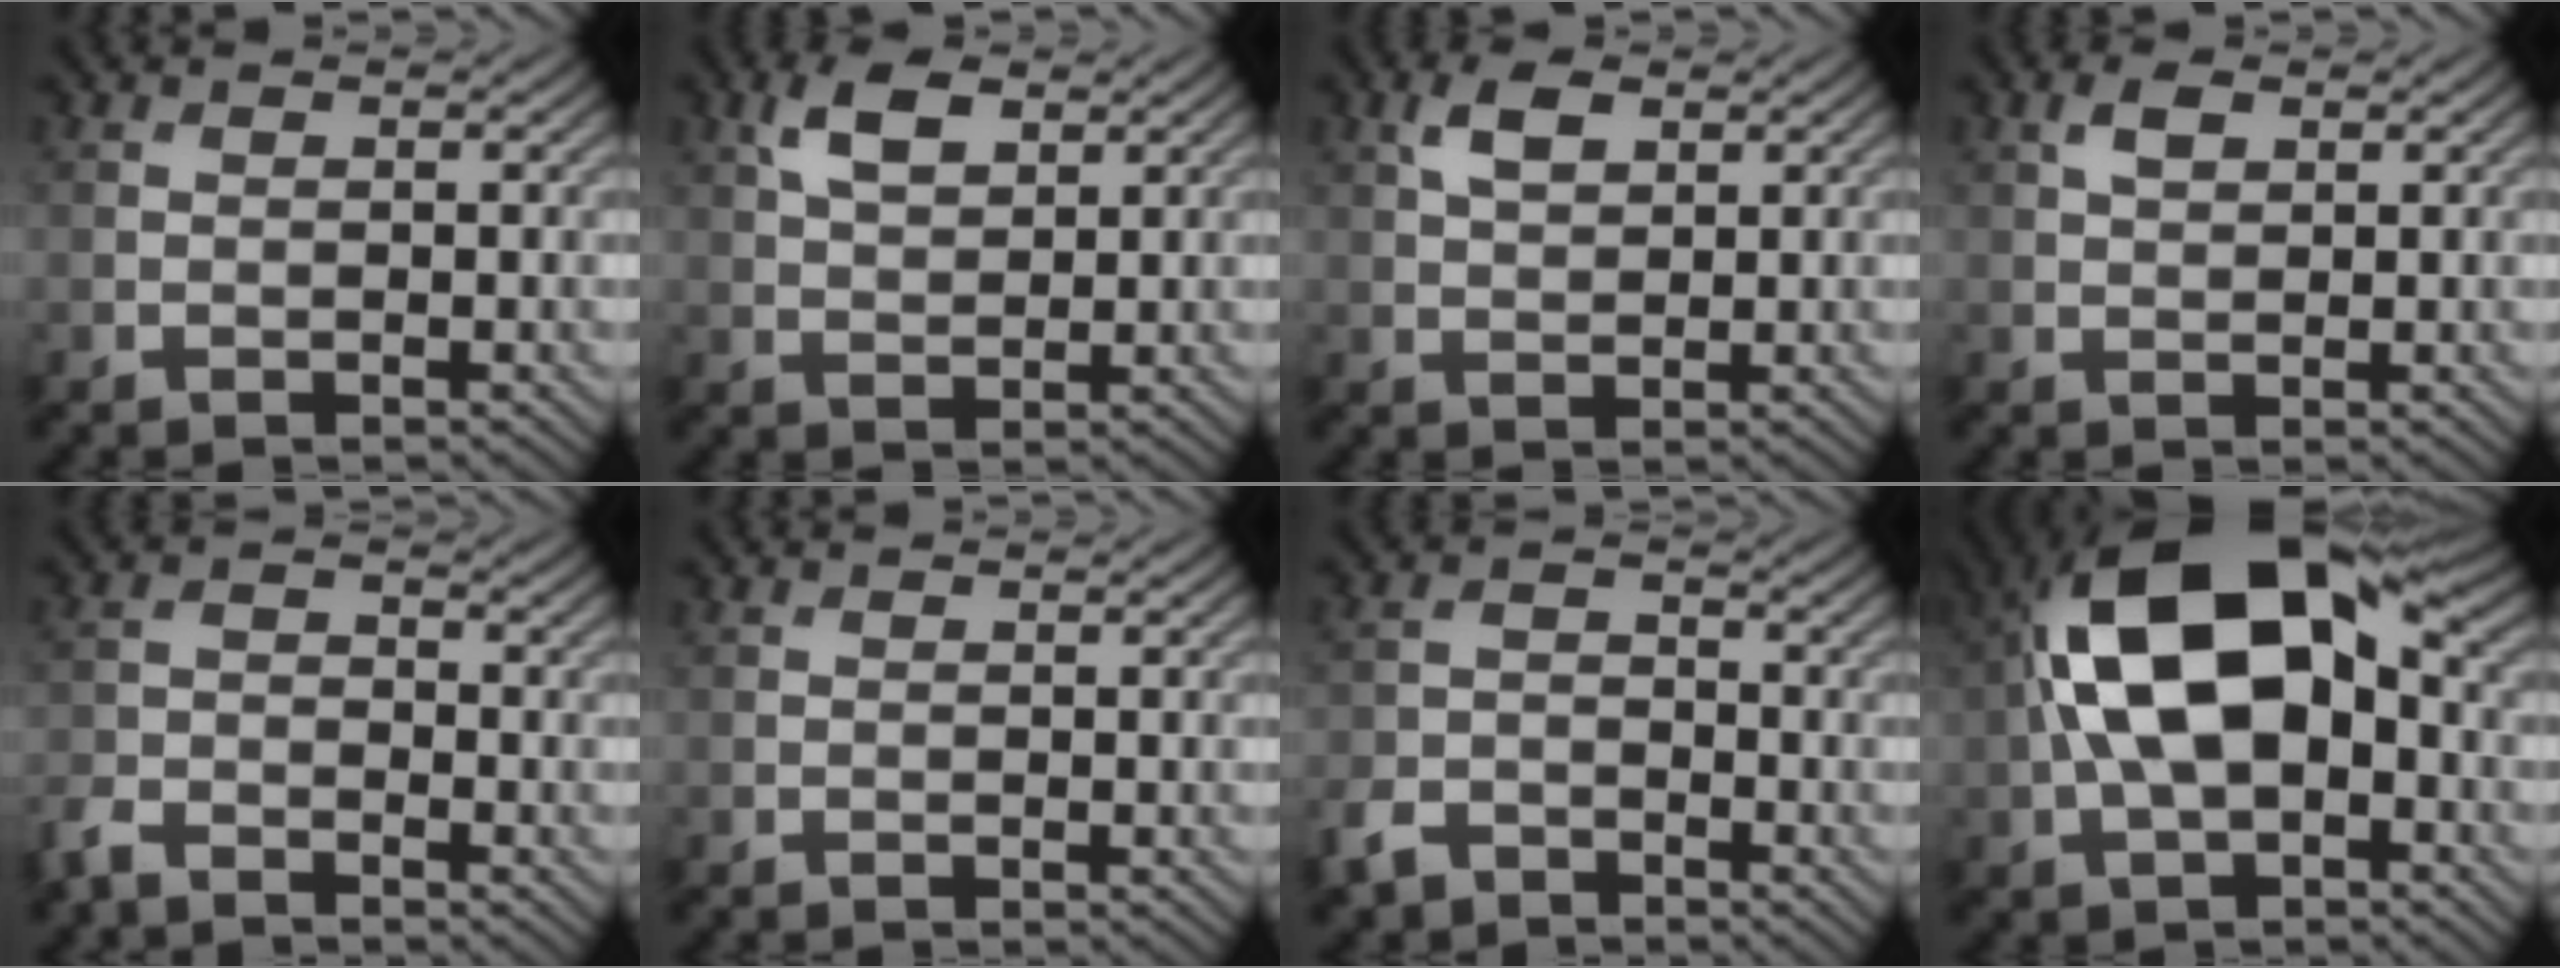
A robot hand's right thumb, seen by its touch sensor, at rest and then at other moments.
{"total": 4.7, "force": [2.4, 2.3, 3.3], "torque": [-0.074, 0.005, 0.046]}
{"total": 3.5, "force": [1.7, 1.8, 2.5], "torque": [-0.055, 0.004, 0.032]}
{"total": 2.2, "force": [1.0, 1.1, 1.5], "torque": [-0.034, 0.004, 0.020]}
{"total": 3.8, "force": [-3.3, 1.3, 1.5], "torque": [-0.034, -0.008, -0.081]}
{"total": 0.0}
{"total": 4.6, "force": [-3.6, 2.2, 1.8], "torque": [-0.039, -0.008, -0.083]}
{"total": 16.0, "force": [0.9, 8.6, 13.4], "torque": [-0.246, 0.032, 0.003]}